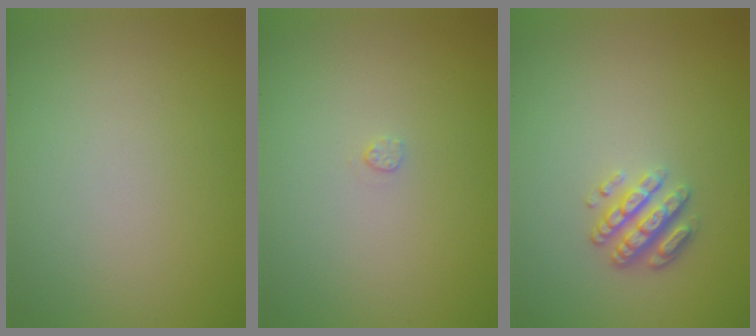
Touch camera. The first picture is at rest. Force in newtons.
{"total": 0.5, "press": 0.5, "slide": 0.2}
{"total": 2.9, "press": 2.4, "slide": 1.7}